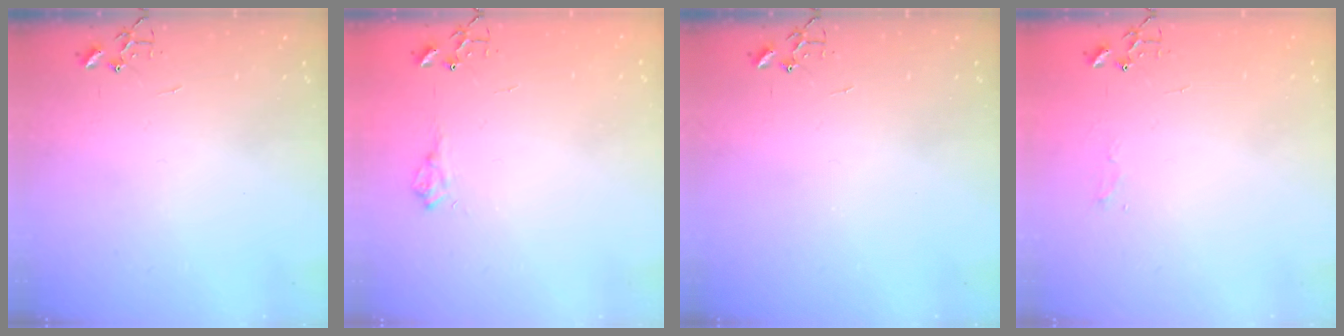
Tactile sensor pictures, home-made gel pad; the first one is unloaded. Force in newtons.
{"total": 7.5, "press": 7.5, "slide": 0.9}
{"total": 0.0}
{"total": 4.4, "press": 4.4, "slide": 0.5}